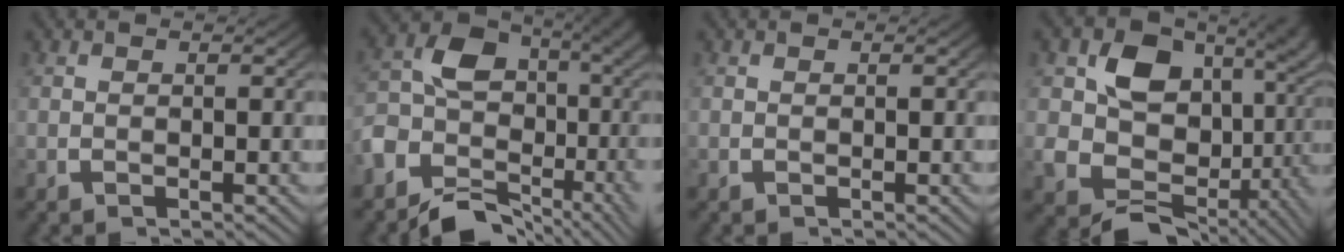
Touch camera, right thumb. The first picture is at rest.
{"total": 10.4, "force": [-2.9, 7.7, 6.2], "torque": [-0.116, -0.016, -0.059]}
{"total": 0.0}
{"total": 14.7, "force": [-1.1, 11.2, 9.4], "torque": [-0.179, -0.055, 0.003]}